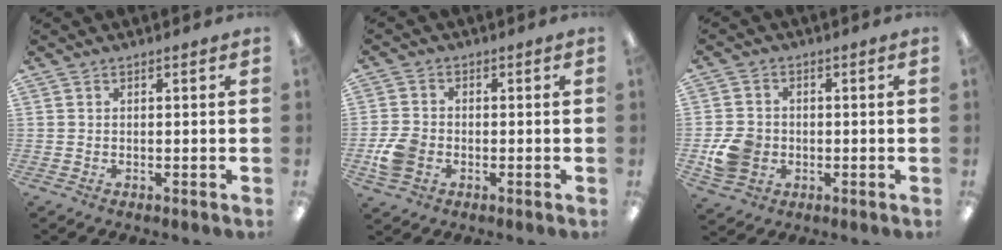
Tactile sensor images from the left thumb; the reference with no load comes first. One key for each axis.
{"total": 7.0, "fx": -2.0, "fy": 5.5, "fz": 3.8, "tx": -0.071, "ty": 0.011, "tz": -0.035}
{"total": 8.1, "fx": -1.6, "fy": 7.0, "fz": 3.6, "tx": -0.082, "ty": 0.016, "tz": -0.027}